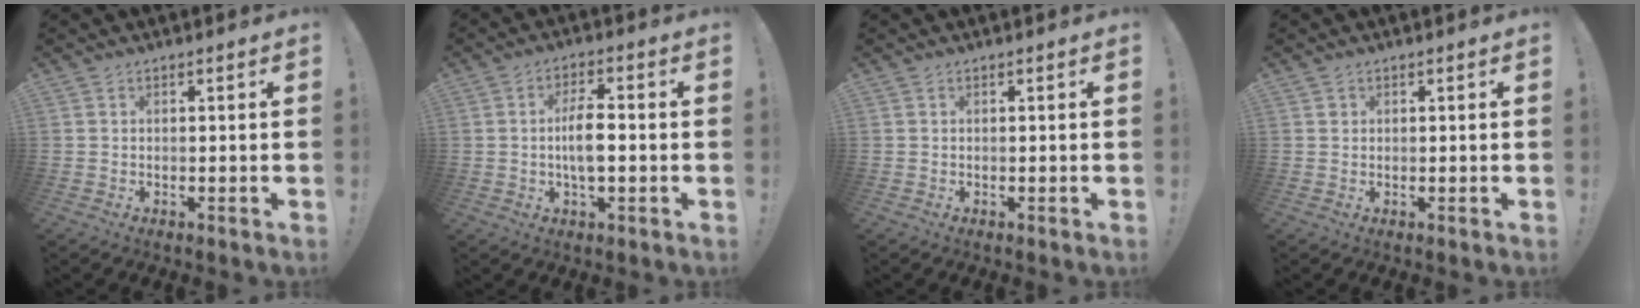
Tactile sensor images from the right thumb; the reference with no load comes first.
{"total": 7.8, "force": [-0.8, 4.2, 6.6], "torque": [-0.114, 0.006, -0.017]}
{"total": 0.0}
{"total": 1.0, "force": [0.5, 0.9, 0.1], "torque": [0.003, 0.001, 0.008]}